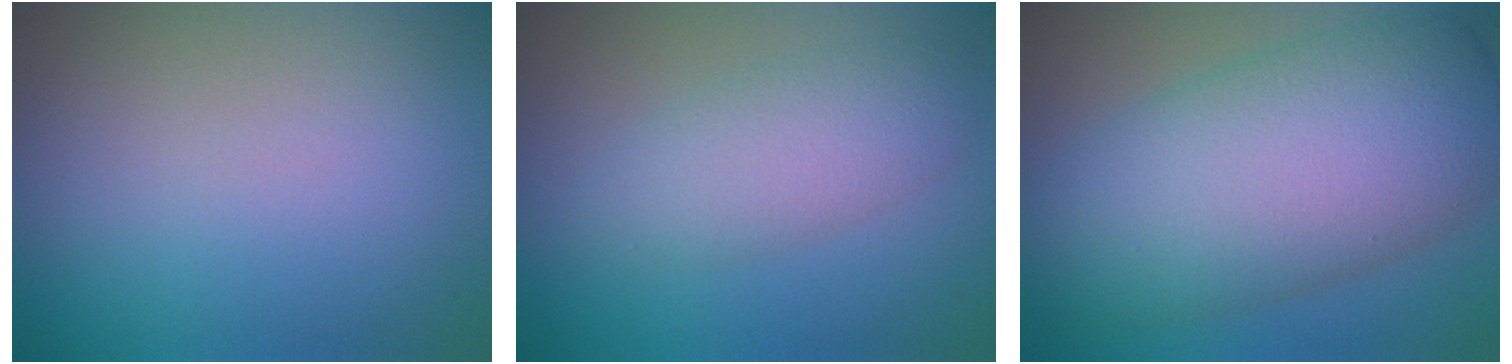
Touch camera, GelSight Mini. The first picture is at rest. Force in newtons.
{"total": 3.7, "press": 3.7, "slide": 0.1}
{"total": 11.1, "press": 11.1, "slide": 0.3}